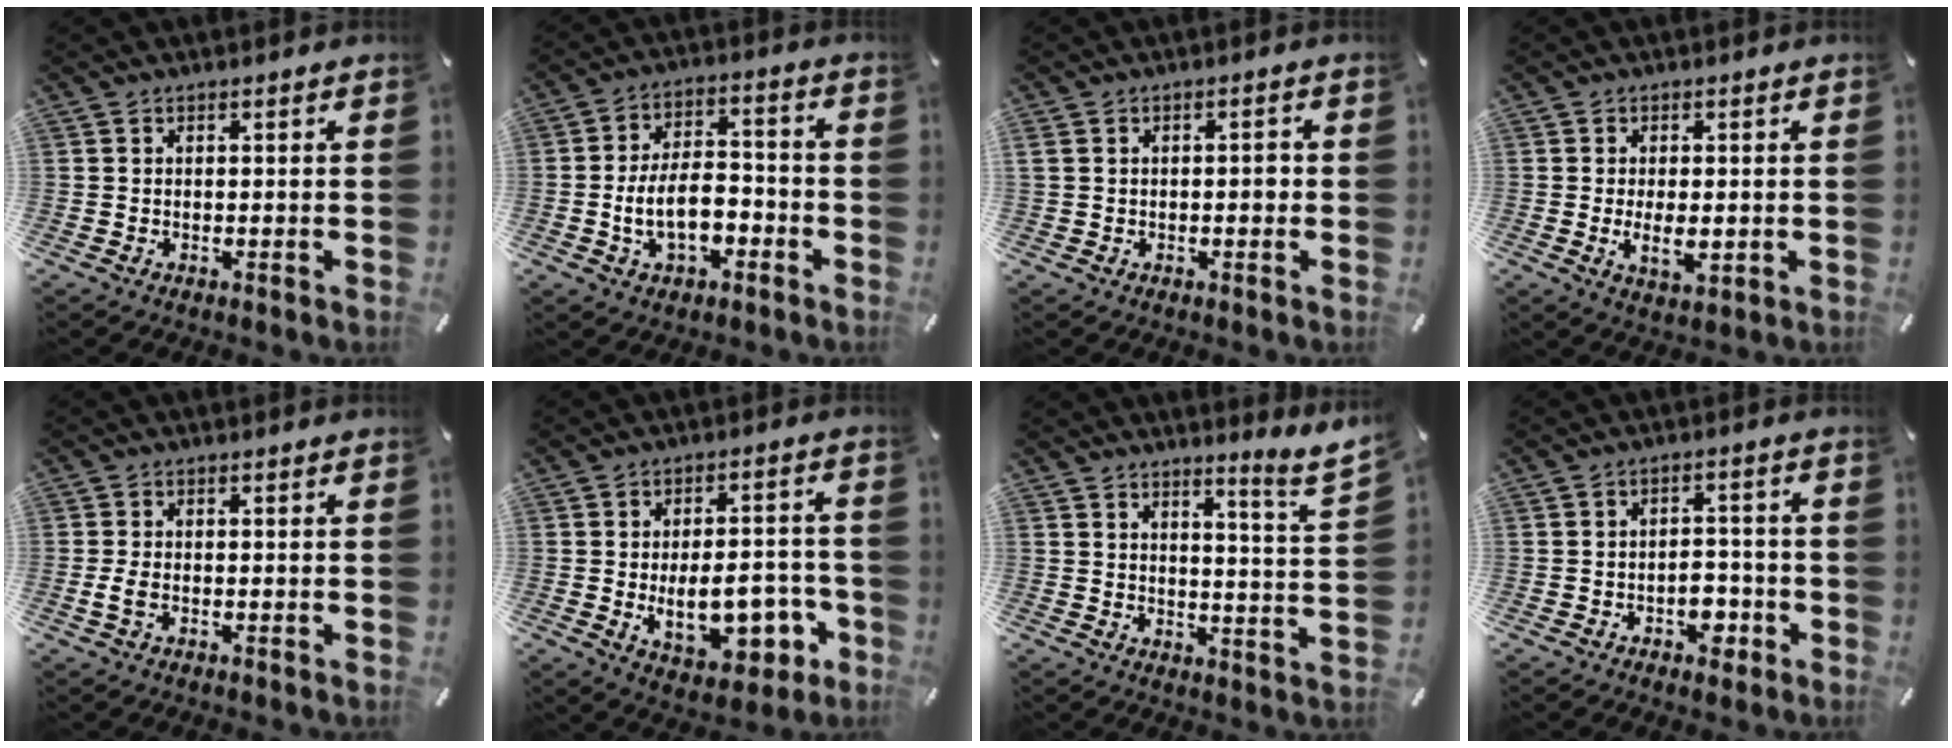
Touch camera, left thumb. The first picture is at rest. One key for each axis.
{"total": 10.9, "fx": -3.1, "fy": 6.5, "fz": 8.2, "tx": -0.139, "ty": 0.010, "tz": -0.056}
{"total": 2.8, "fx": -0.2, "fy": 1.5, "fz": 2.4, "tx": -0.037, "ty": 0.007, "tz": -0.008}
{"total": 6.1, "fx": -0.7, "fy": 2.6, "fz": 5.5, "tx": -0.089, "ty": -0.007, "tz": -0.014}
{"total": 2.2, "fx": -0.8, "fy": 1.1, "fz": 1.7, "tx": -0.034, "ty": 0.003, "tz": -0.014}
{"total": 15.7, "fx": -3.9, "fy": 8.2, "fz": 12.8, "tx": -0.176, "ty": 0.005, "tz": -0.053}
{"total": 6.5, "fx": 5.2, "fy": -0.4, "fz": 3.9, "tx": -0.056, "ty": -0.048, "tz": 0.083}
{"total": 5.8, "fx": -2.5, "fy": 3.8, "fz": 3.6, "tx": -0.046, "ty": 0.011, "tz": -0.041}